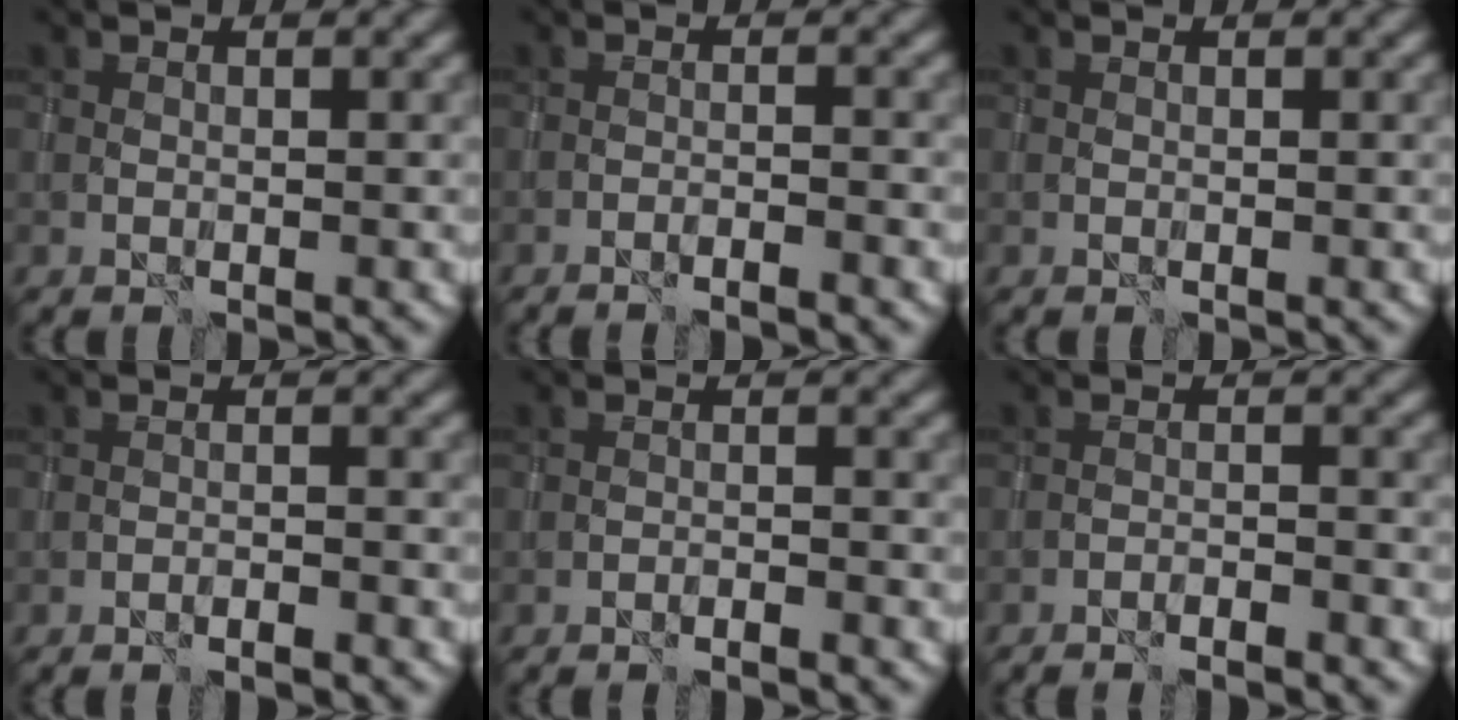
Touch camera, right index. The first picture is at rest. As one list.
[{"total": 2.0, "force": [-1.6, 0.2, 1.2], "torque": [-0.021, 0.007, -0.032]}, {"total": 0.0}, {"total": 1.4, "force": [-1.1, 0.1, 0.8], "torque": [-0.017, 0.006, -0.022]}, {"total": 1.3, "force": [-1.1, 0.0, 0.6], "torque": [-0.015, 0.006, -0.022]}, {"total": 2.2, "force": [-2.0, 0.2, 1.0], "torque": [-0.018, 0.006, -0.034]}]